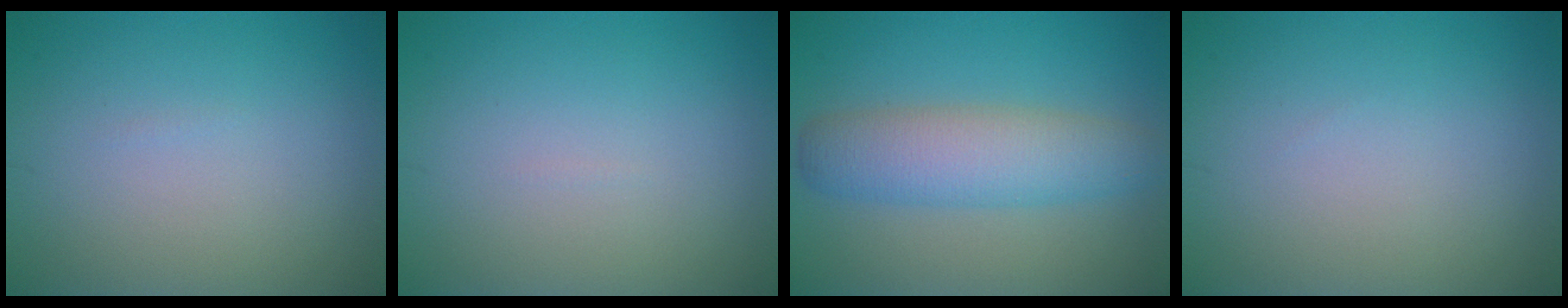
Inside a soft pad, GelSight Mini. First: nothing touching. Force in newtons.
{"total": 0.0}
{"total": 5.5, "press": 5.5, "slide": 0.2}
{"total": 0.0}